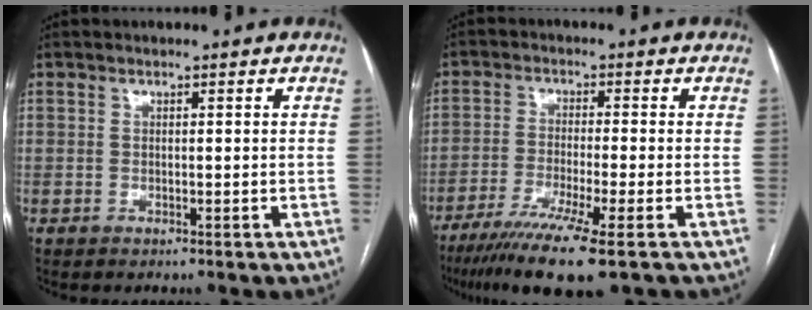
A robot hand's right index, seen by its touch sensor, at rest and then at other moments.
{"total": 11.3, "force": [-7.4, -0.5, 8.6], "torque": [-0.145, -0.030, -0.119]}